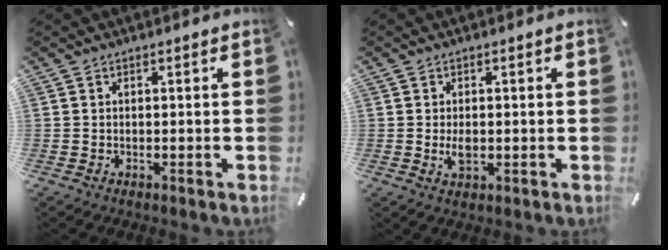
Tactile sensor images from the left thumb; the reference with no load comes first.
{"total": 3.3, "force": [-0.3, 1.9, 2.6], "torque": [-0.055, -0.006, -0.010]}